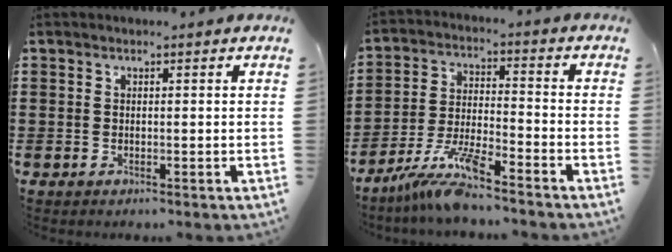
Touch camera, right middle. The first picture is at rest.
{"total": 8.3, "force": [-7.1, 0.4, 4.3], "torque": [-0.098, -0.009, -0.141]}